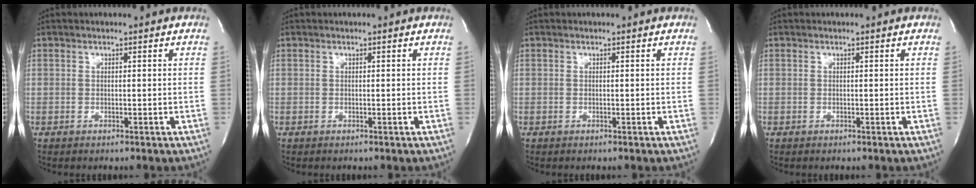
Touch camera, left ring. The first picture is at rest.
{"total": 0.0}
{"total": 0.0}
{"total": 0.0}